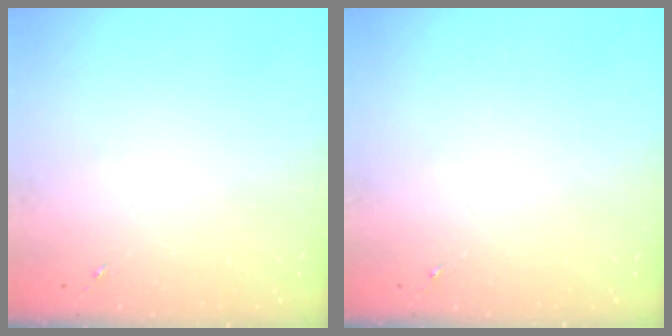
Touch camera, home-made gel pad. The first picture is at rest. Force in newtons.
{"total": 0.0}